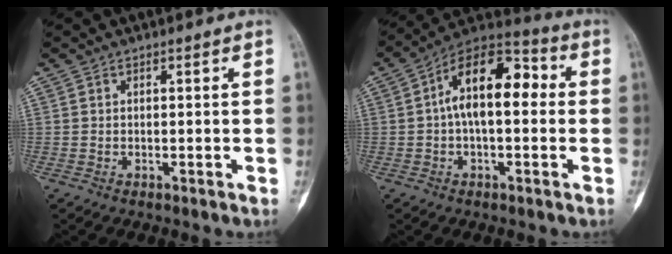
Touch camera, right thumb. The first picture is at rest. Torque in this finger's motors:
{"motor_torque": [-0.34, 2.53, 1.61, 0.18, 0.46]}